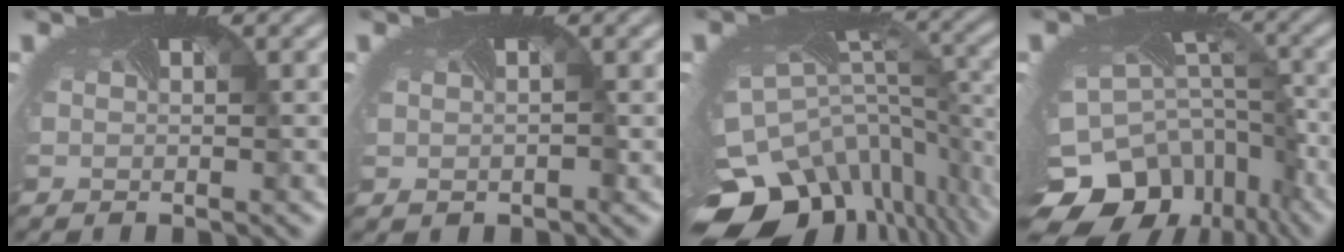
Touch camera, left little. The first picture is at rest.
{"total": 1.0, "force": [0.4, 0.9, -0.1], "torque": [0.000, 0.002, 0.011]}
{"total": 12.6, "force": [-6.9, 8.2, 6.8], "torque": [-0.166, -0.047, -0.080]}
{"total": 14.4, "force": [-8.7, 9.9, 5.9], "torque": [-0.137, -0.044, -0.097]}